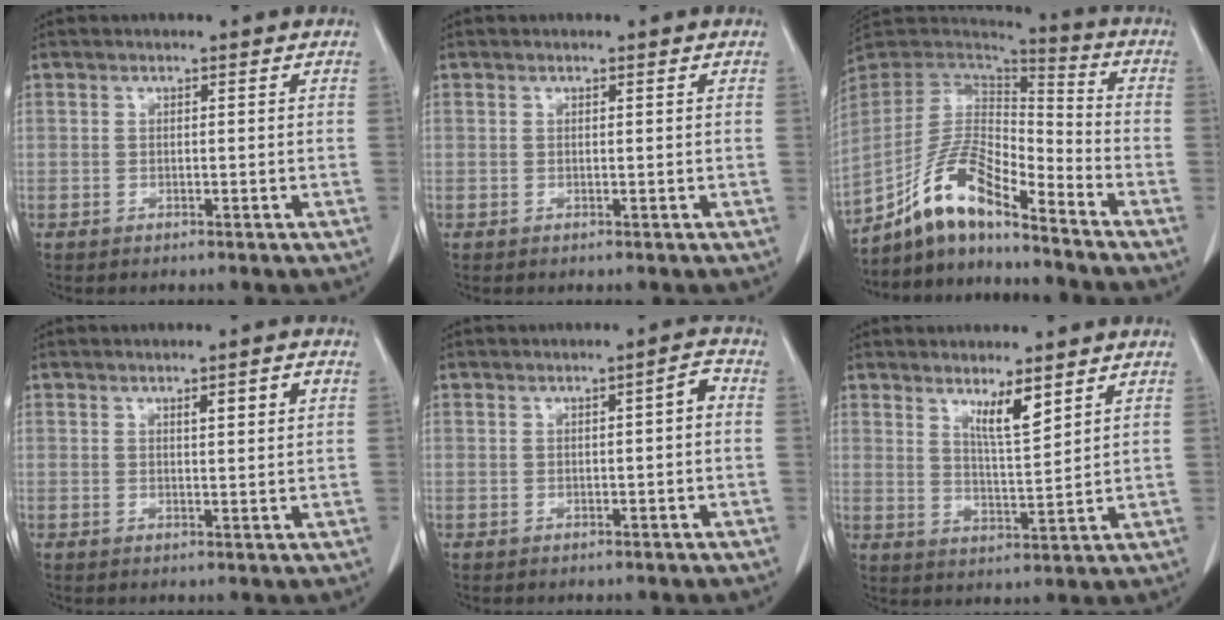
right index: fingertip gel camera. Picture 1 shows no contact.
{"total": 0.0}
{"total": 13.1, "force": [-9.7, 3.0, 8.2], "torque": [-0.168, 0.021, -0.181]}
{"total": 3.1, "force": [1.3, 0.3, 2.8], "torque": [-0.043, 0.002, 0.018]}
{"total": 2.3, "force": [0.1, 0.4, 2.2], "torque": [-0.030, 0.008, -0.001]}
{"total": 5.2, "force": [3.5, 0.5, 3.8], "torque": [-0.067, -0.015, 0.065]}